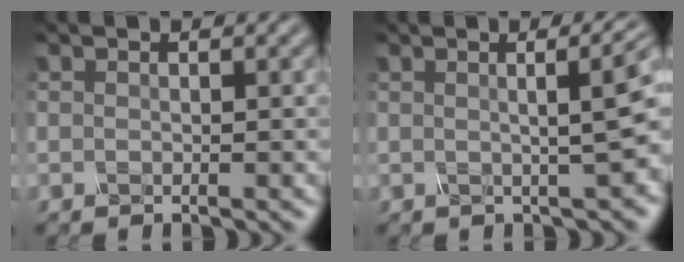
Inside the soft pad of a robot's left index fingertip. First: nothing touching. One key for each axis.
{"total": 8.4, "fx": 1.5, "fy": 3.4, "fz": 7.6, "tx": -0.025, "ty": 0.036, "tz": 0.004}